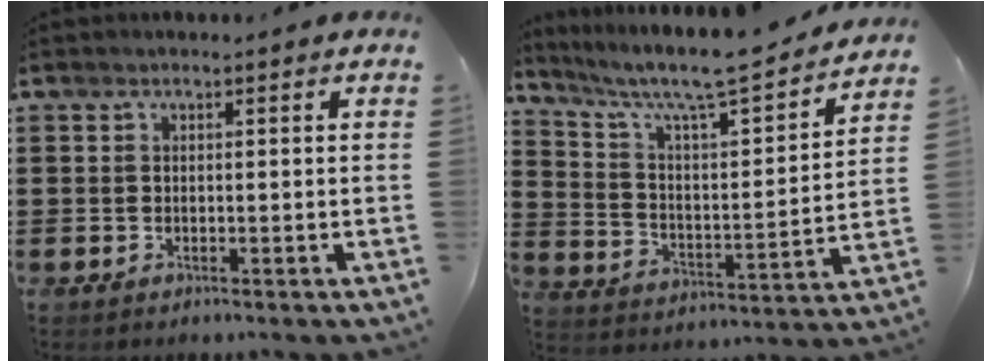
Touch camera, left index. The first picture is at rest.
{"total": 7.1, "force": [6.2, 0.5, 3.4], "torque": [-0.097, -0.053, 0.097]}